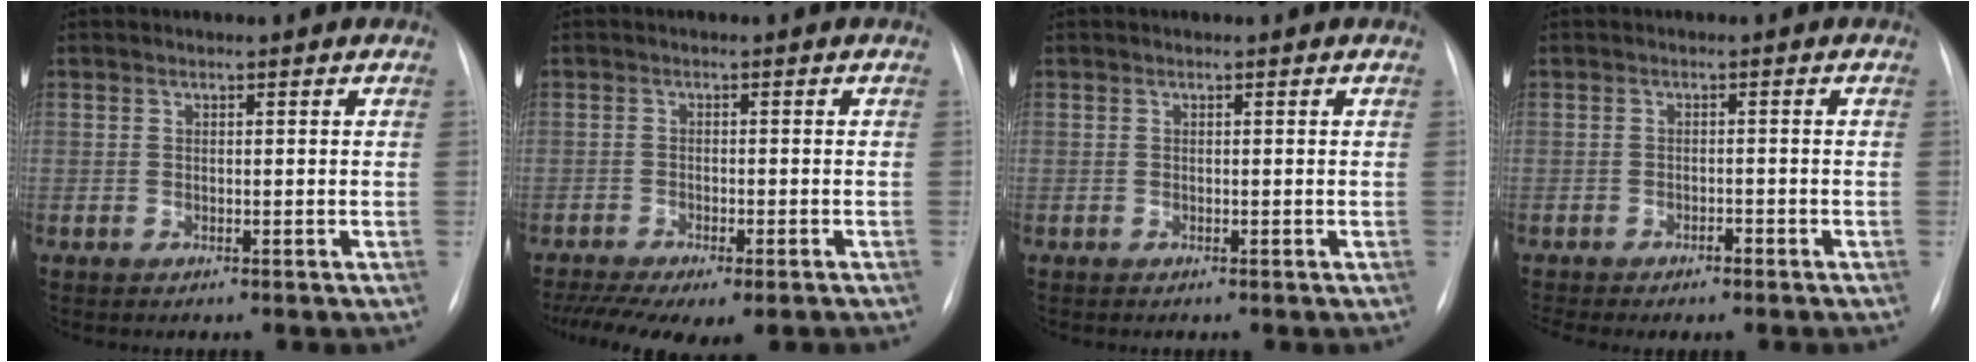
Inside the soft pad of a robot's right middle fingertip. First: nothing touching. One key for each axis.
{"total": 12.1, "fx": -8.9, "fy": 3.8, "fz": 7.3, "tx": -0.138, "ty": -0.009, "tz": -0.129}
{"total": 0.0}
{"total": 2.2, "fx": -1.7, "fy": 0.5, "fz": 1.3, "tx": -0.024, "ty": 0.004, "tz": -0.025}